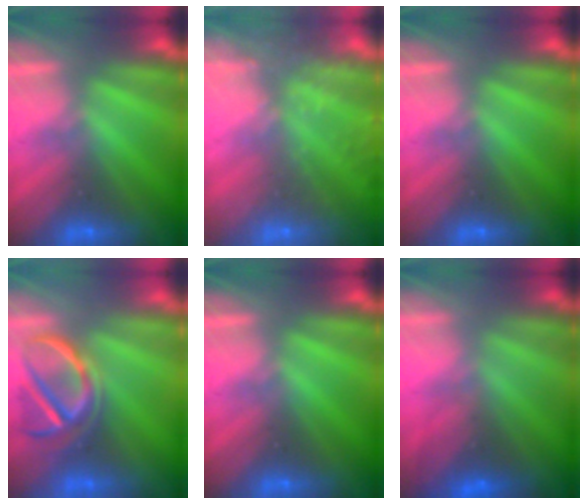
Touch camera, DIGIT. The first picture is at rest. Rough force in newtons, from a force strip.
{"total": 7.5}
{"total": 0.0}
{"total": 3.6}
{"total": 0.0}
{"total": 2.8}